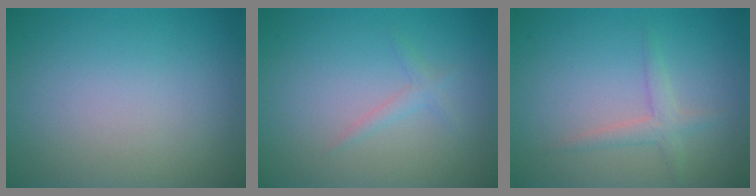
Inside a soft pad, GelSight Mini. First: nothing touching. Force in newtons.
{"total": 1.1, "press": 1.1, "slide": 0.0}
{"total": 1.8, "press": 1.8, "slide": 0.0}